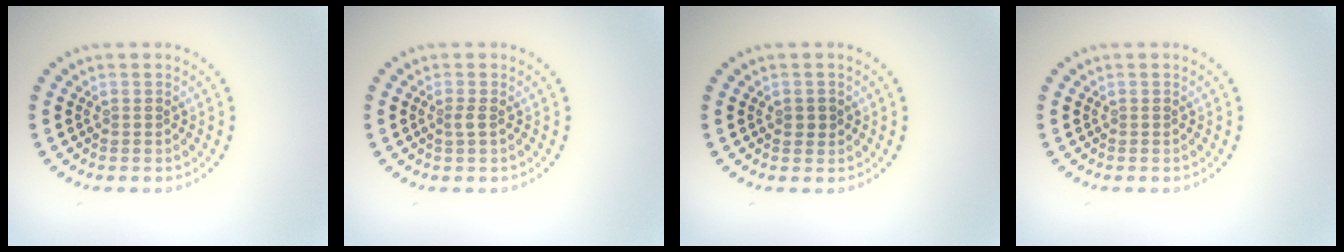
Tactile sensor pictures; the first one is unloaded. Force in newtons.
{"total": 0.7, "press": 0.5, "slide": 0.5}
{"total": 1.2, "press": 1.2, "slide": 0.2}
{"total": 0.0}